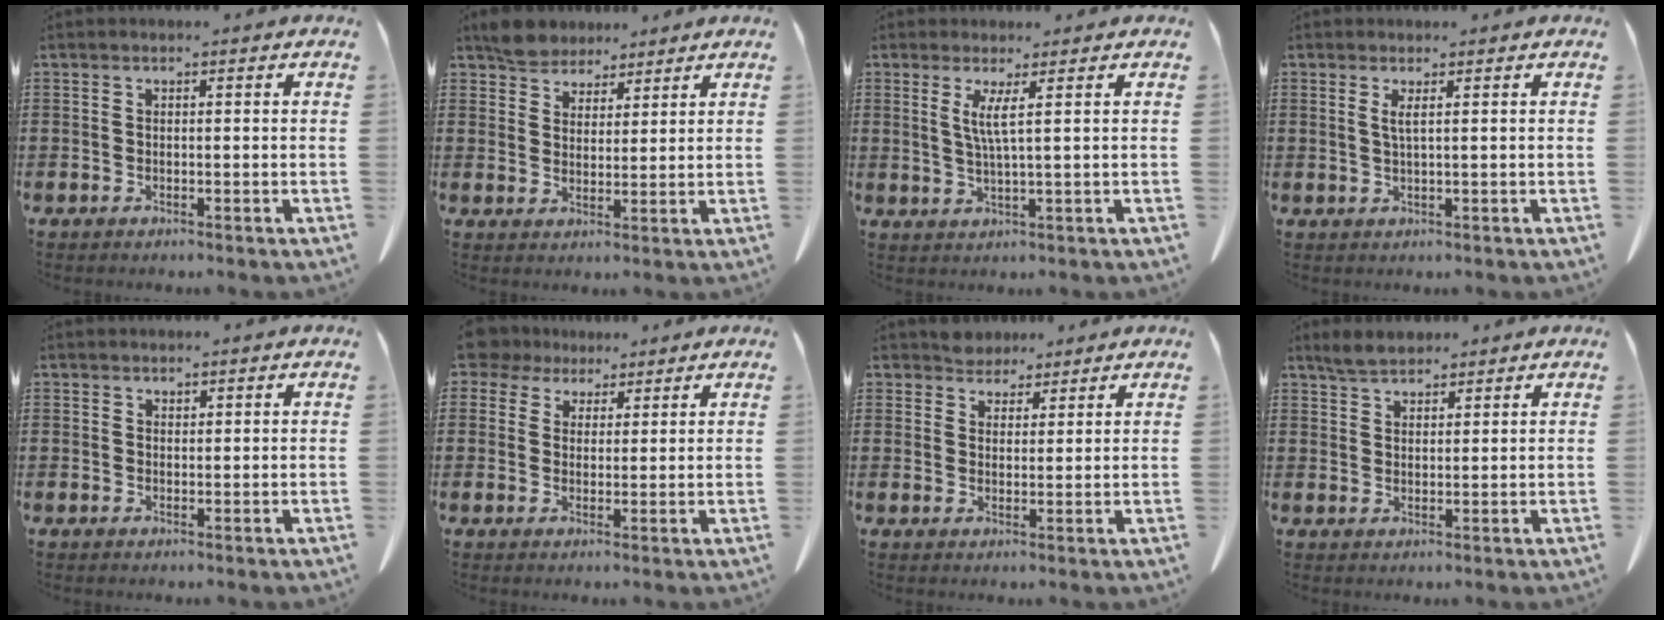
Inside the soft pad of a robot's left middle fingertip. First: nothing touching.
{"total": 4.8, "force": [4.2, 2.3, 0.5], "torque": [-0.029, 0.001, 0.080]}
{"total": 3.3, "force": [1.3, -0.6, 2.9], "torque": [-0.064, -0.008, 0.021]}
{"total": 1.5, "force": [0.7, -0.2, 1.3], "torque": [-0.029, -0.003, 0.012]}
{"total": 0.9, "force": [0.8, 0.4, 0.0], "torque": [-0.003, 0.000, 0.017]}
{"total": 4.9, "force": [3.7, 3.0, 1.2], "torque": [-0.035, 0.005, 0.069]}
{"total": 3.4, "force": [3.2, 1.2, -0.2], "torque": [-0.008, -0.002, 0.063]}
{"total": 3.1, "force": [2.8, 1.0, 0.9], "torque": [-0.024, 0.004, 0.053]}